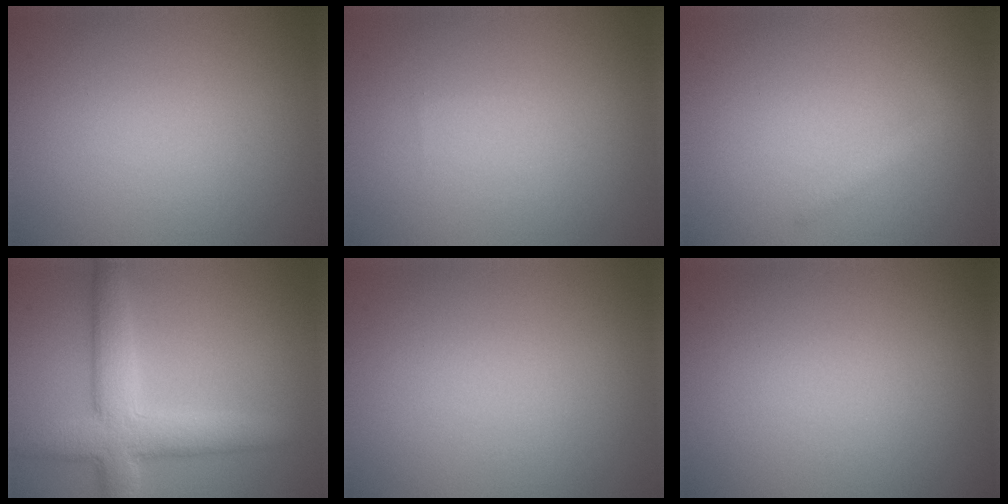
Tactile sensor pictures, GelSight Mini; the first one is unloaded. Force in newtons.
{"total": 0.0}
{"total": 1.3, "press": 1.3, "slide": 0.0}
{"total": 6.1, "press": 6.1, "slide": 0.4}
{"total": 0.0}
{"total": 0.0}